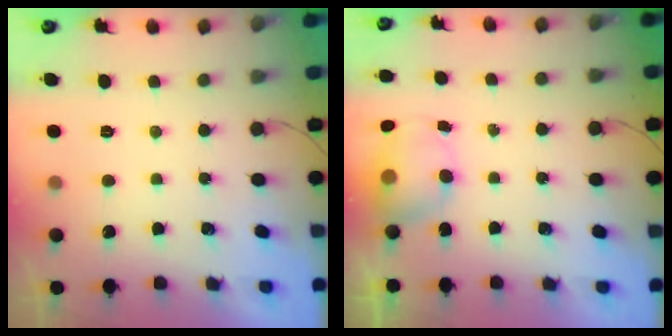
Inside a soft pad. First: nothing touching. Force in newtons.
{"total": 6.4, "press": 6.3, "slide": 0.8}